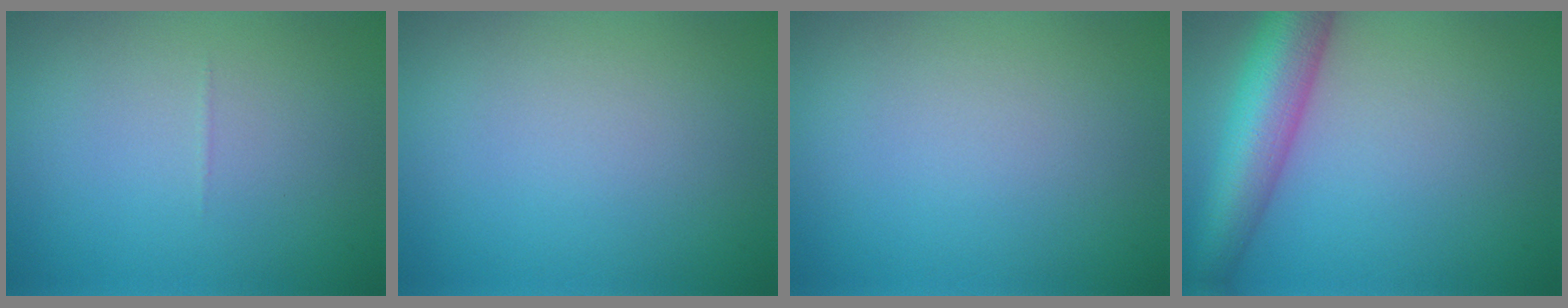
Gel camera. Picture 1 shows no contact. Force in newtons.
{"total": 0.0}
{"total": 0.0}
{"total": 8.4, "press": 8.4, "slide": 0.3}